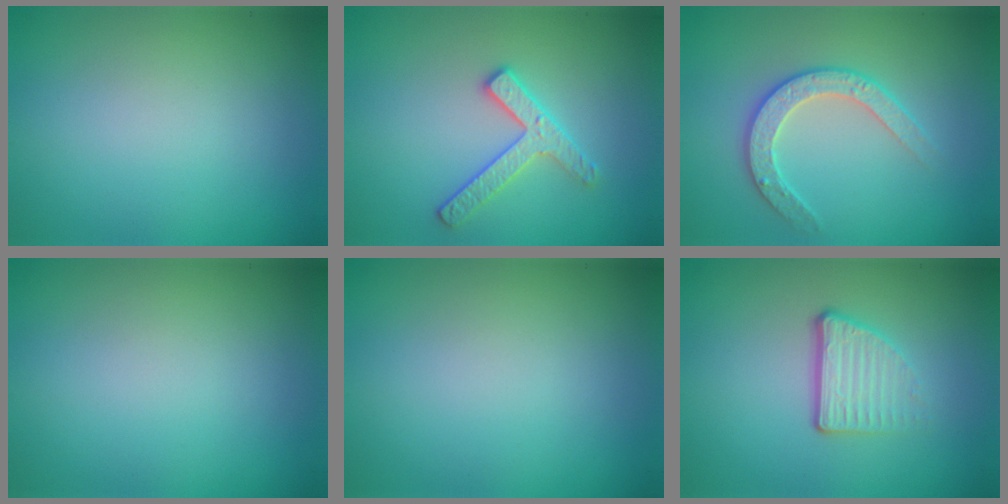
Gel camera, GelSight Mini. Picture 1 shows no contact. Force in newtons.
{"total": 2.6, "press": 2.5, "slide": 0.6}
{"total": 2.9, "press": 2.8, "slide": 0.8}
{"total": 0.0}
{"total": 0.0}
{"total": 3.7, "press": 2.2, "slide": 3.0}